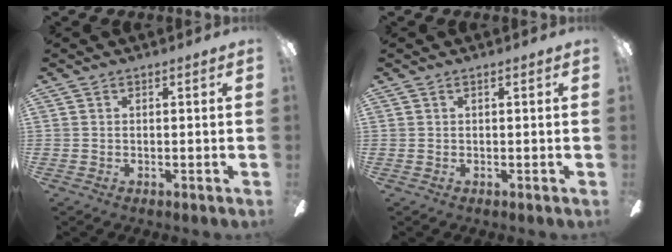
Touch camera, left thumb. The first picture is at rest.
{"total": 0.0}